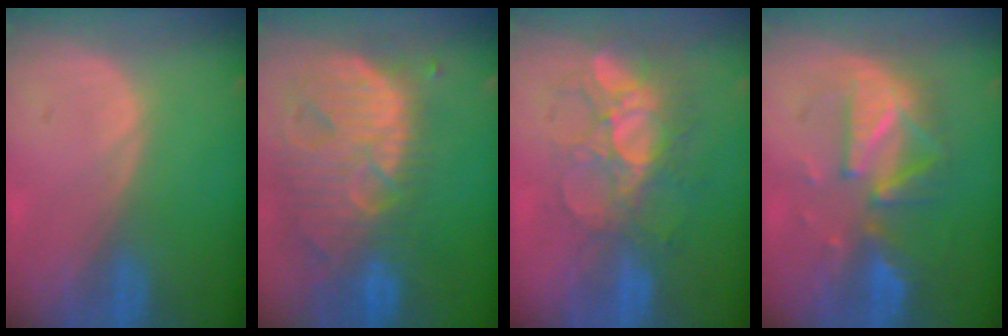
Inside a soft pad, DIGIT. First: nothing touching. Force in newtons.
{"total": 13.7, "press": 11.6, "slide": 7.3}
{"total": 9.8, "press": 8.6, "slide": 4.8}
{"total": 8.3, "press": 8.3, "slide": 0.6}